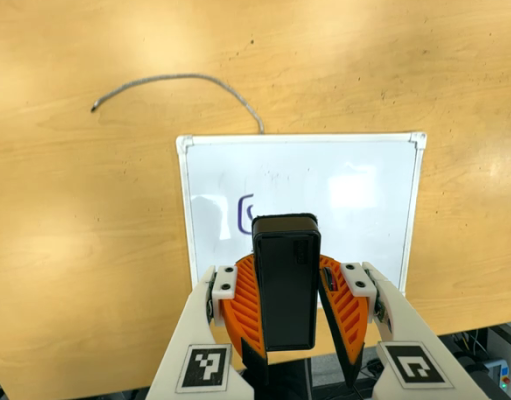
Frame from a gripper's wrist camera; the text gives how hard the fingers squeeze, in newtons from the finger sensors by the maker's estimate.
{"total": 8.6, "left": 8.9, "right": 8.2}